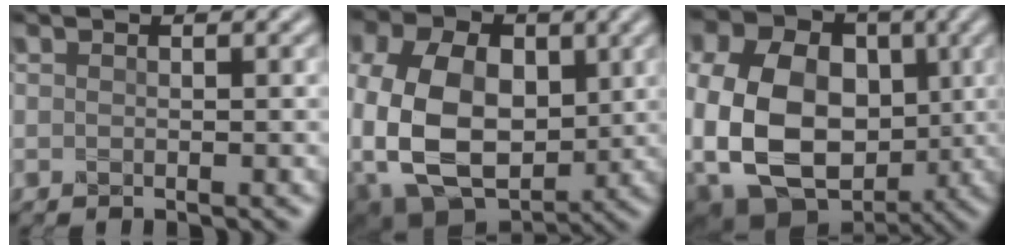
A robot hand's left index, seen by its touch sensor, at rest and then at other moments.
{"total": 11.7, "force": [-0.5, 8.5, 8.0], "torque": [-0.183, -0.005, -0.016]}
{"total": 18.4, "force": [-1.1, 15.2, 10.4], "torque": [-0.245, -0.015, -0.032]}